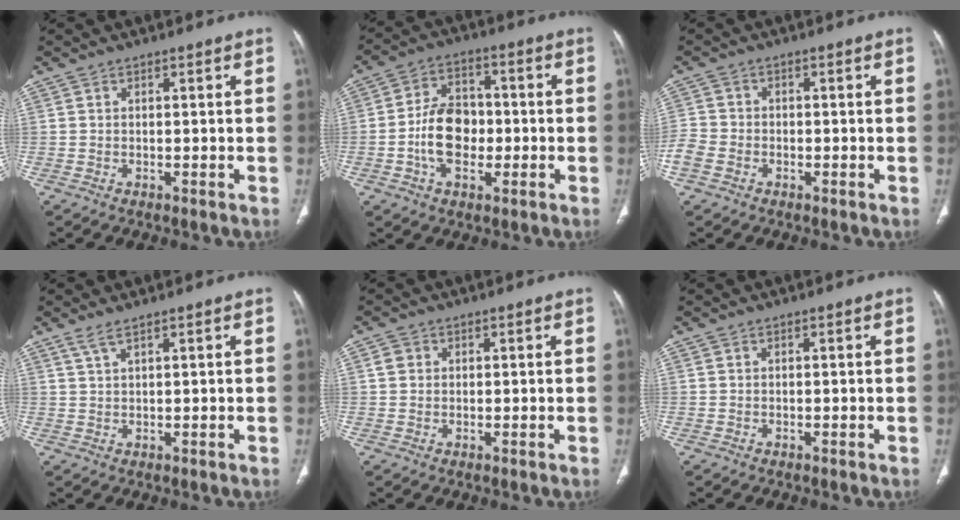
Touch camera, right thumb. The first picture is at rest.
{"total": 10.4, "force": [-2.0, 6.9, 7.5], "torque": [-0.112, 0.021, -0.041]}
{"total": 4.7, "force": [-2.2, 3.4, 2.3], "torque": [-0.056, 0.009, -0.045]}
{"total": 2.1, "force": [1.6, 0.2, 1.4], "torque": [-0.037, 0.001, 0.040]}
{"total": 1.9, "force": [0.5, 1.8, 0.7], "torque": [-0.004, 0.004, 0.007]}
{"total": 0.0}